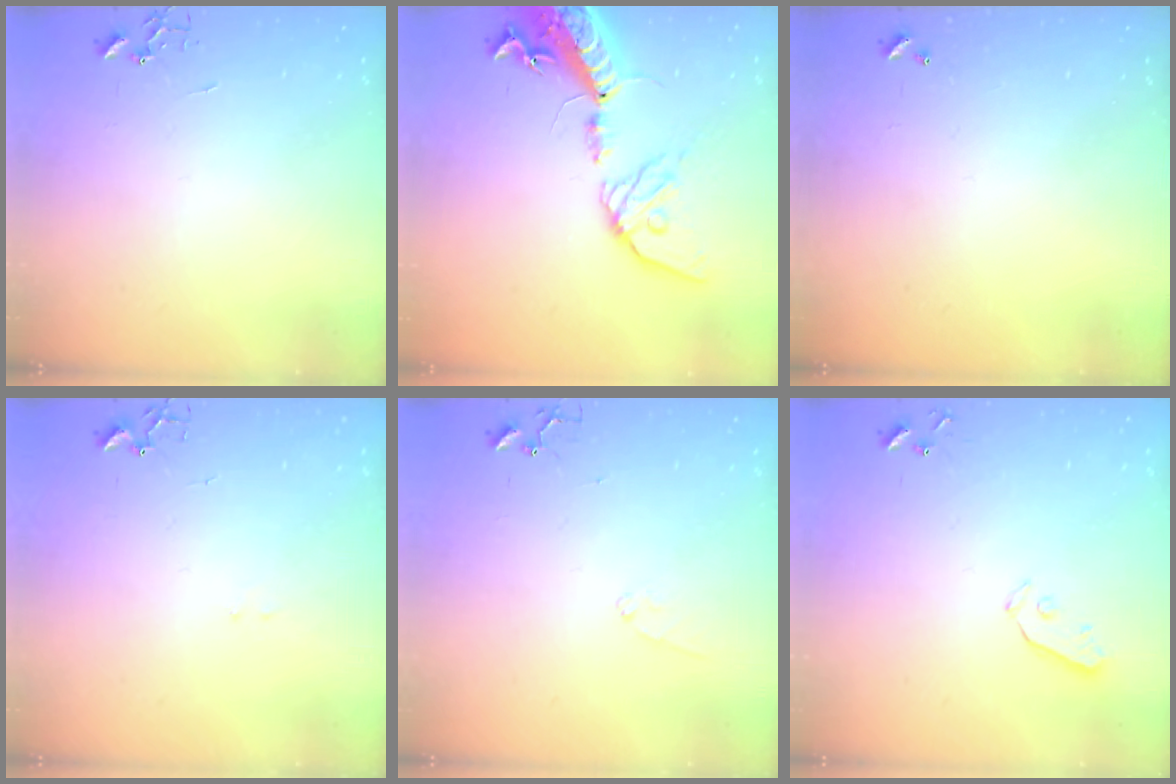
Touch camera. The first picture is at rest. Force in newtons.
{"total": 19.5, "press": 19.0, "slide": 4.4}
{"total": 0.0}
{"total": 6.8, "press": 6.8, "slide": 0.6}
{"total": 6.8, "press": 6.8, "slide": 0.7}
{"total": 3.3, "press": 3.2, "slide": 0.5}